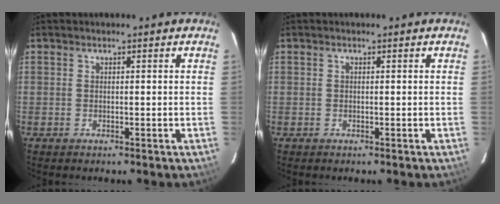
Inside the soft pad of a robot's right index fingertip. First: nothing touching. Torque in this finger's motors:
{"motor_torque": [0.19, -0.03, 0.08, 0.02]}